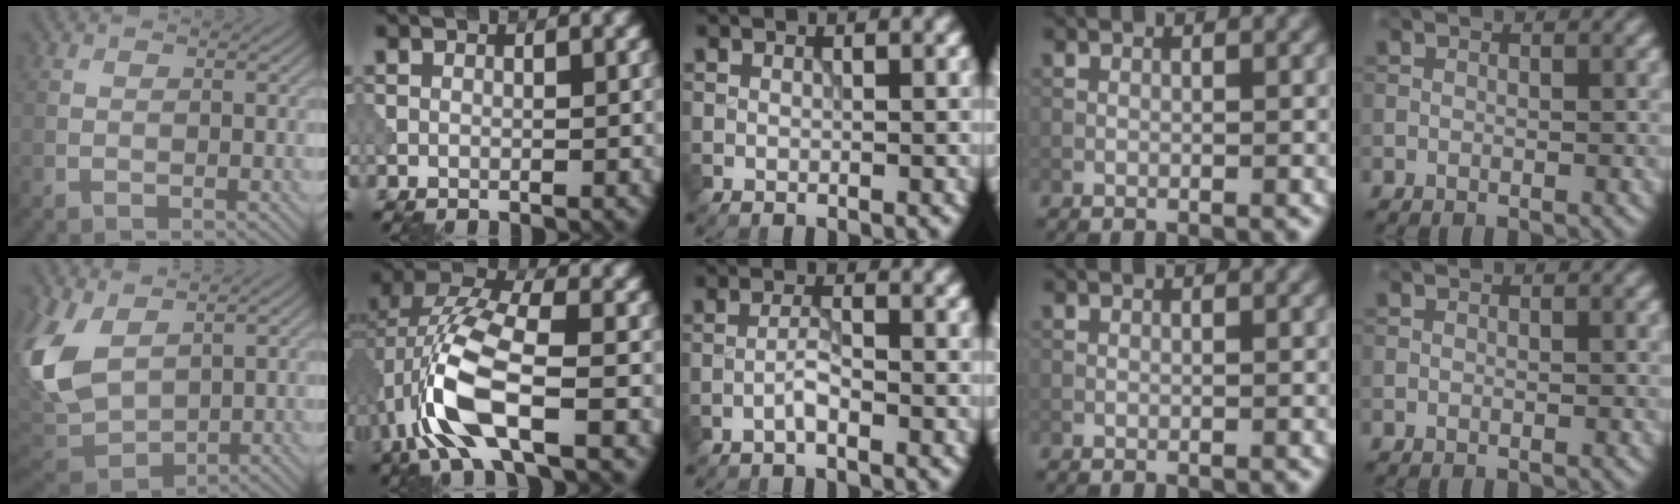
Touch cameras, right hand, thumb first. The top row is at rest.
{"thumb": {"total": 10.1, "force": [2.6, 6.3, 7.5], "torque": [-0.220, 0.001, 0.048]}, "index": {"total": 9.1, "force": [-2.6, 3.5, 8.0], "torque": [-0.183, 0.012, -0.060]}, "middle": {"total": 1.6, "force": [-0.9, 0.3, 1.3], "torque": [-0.024, 0.007, -0.022]}}